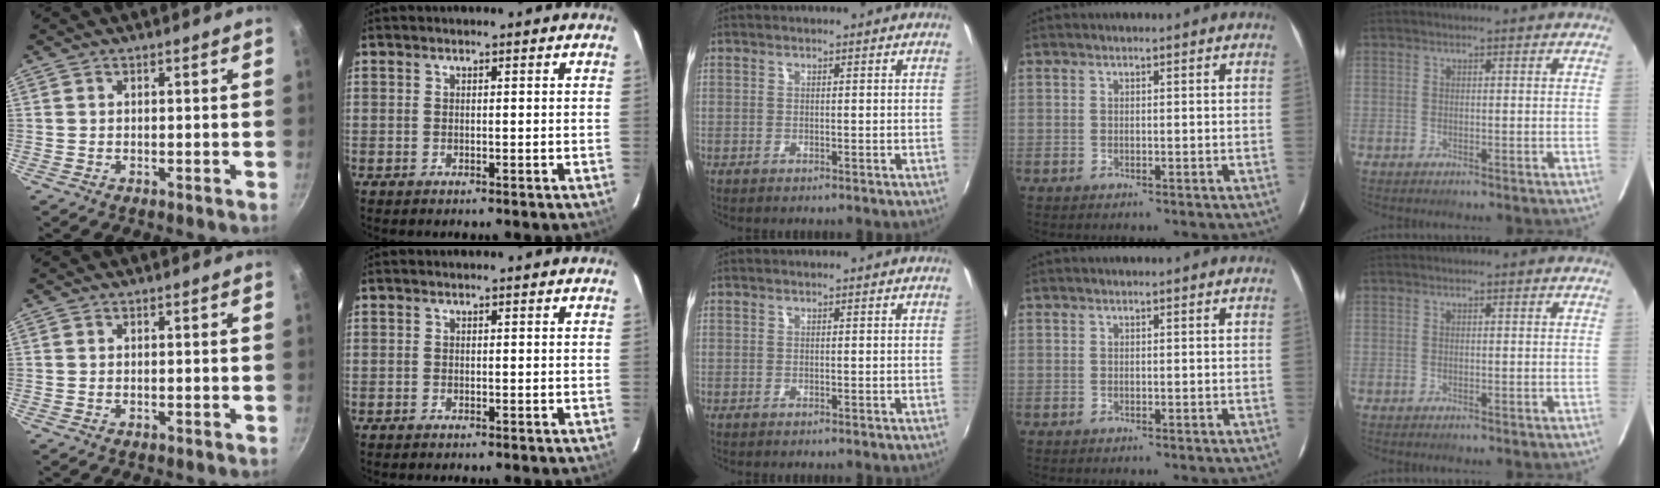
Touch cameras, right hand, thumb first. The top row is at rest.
{}